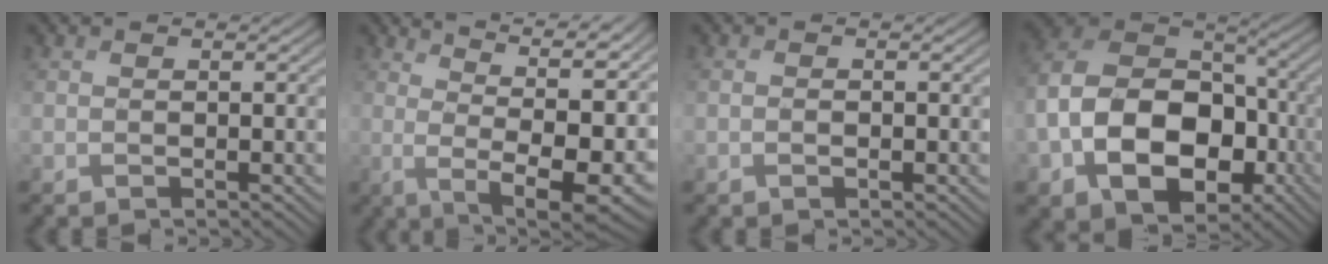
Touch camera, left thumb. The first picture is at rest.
{"total": 14.1, "force": [5.6, 4.6, 12.1], "torque": [-0.164, 0.014, 0.084]}
{"total": 0.9, "force": [-0.5, 0.5, 0.5], "torque": [-0.011, 0.000, -0.011]}
{"total": 15.4, "force": [-5.0, 10.6, 9.9], "torque": [-0.198, -0.035, -0.093]}